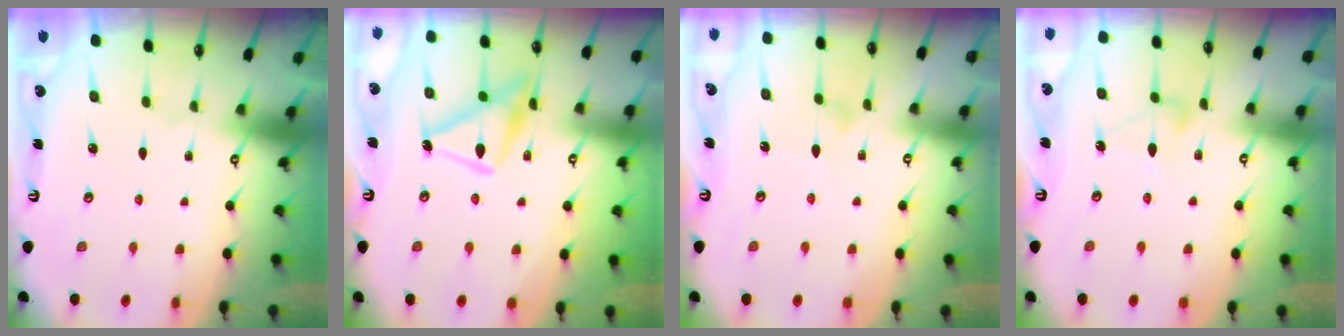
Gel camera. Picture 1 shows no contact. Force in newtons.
{"total": 15.3, "press": 15.3, "slide": 0.8}
{"total": 6.4, "press": 6.3, "slide": 0.4}
{"total": 7.0, "press": 7.0, "slide": 0.3}